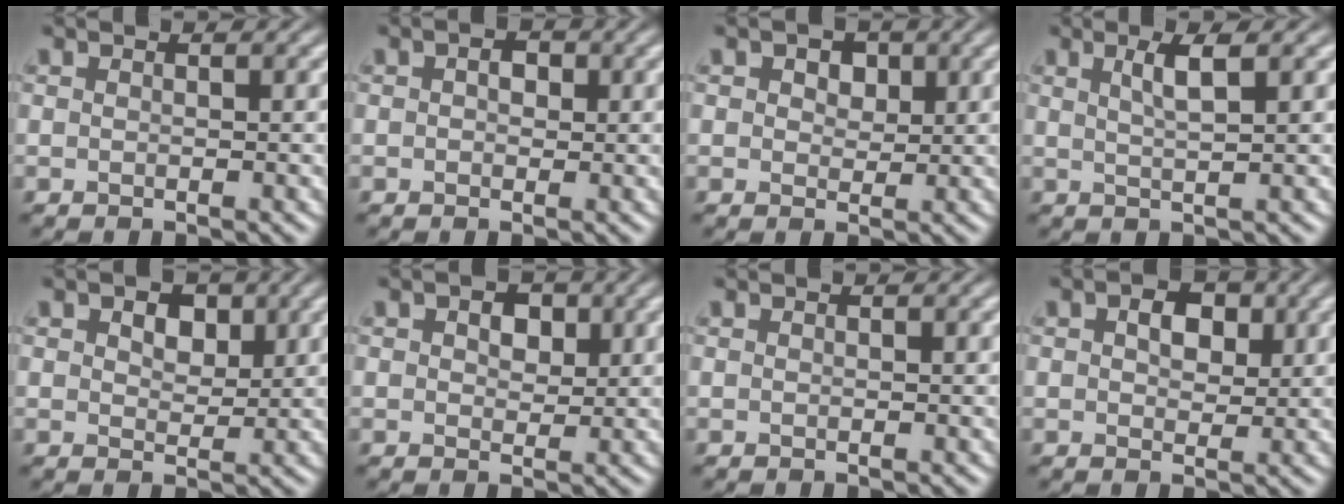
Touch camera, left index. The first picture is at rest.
{"total": 1.7, "force": [0.4, 1.2, 1.1], "torque": [-0.013, 0.001, 0.001]}
{"total": 2.7, "force": [1.2, 1.8, 1.6], "torque": [-0.021, 0.002, 0.008]}
{"total": 2.6, "force": [1.1, 0.6, 2.2], "torque": [-0.034, 0.004, 0.017]}
{"total": 3.3, "force": [1.5, 2.1, 2.0], "torque": [-0.032, 0.004, 0.015]}
{"total": 2.9, "force": [1.1, 1.9, 1.9], "torque": [-0.025, 0.003, 0.012]}
{"total": 0.0}
{"total": 2.9, "force": [0.9, 2.0, 1.9], "torque": [-0.033, 0.003, 0.011]}